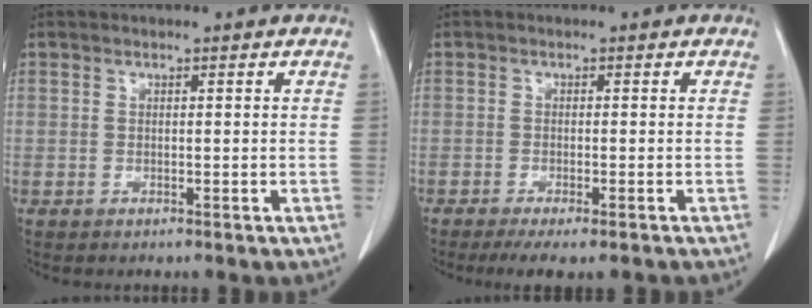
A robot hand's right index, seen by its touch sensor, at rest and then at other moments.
{"total": 6.7, "force": [-5.3, 1.2, 3.8], "torque": [-0.047, -0.011, -0.079]}